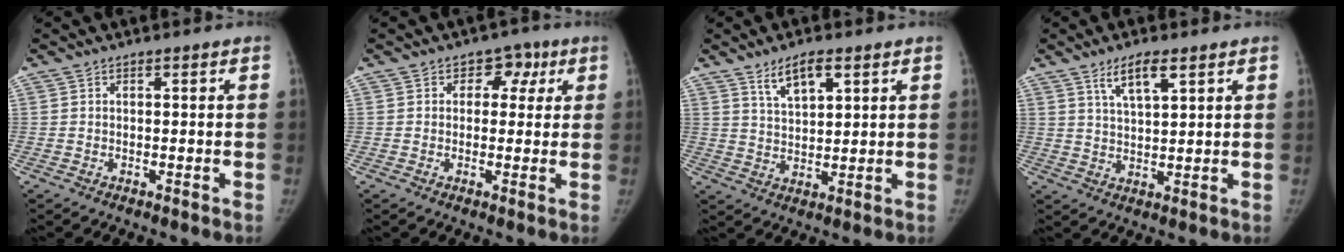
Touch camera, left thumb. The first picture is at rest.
{"total": 4.7, "force": [1.4, 3.9, 2.2], "torque": [0.010, 0.004, 0.010]}
{"total": 6.2, "force": [3.7, 2.5, 4.3], "torque": [-0.068, -0.020, 0.069]}
{"total": 5.7, "force": [3.4, 1.8, 4.3], "torque": [-0.074, -0.017, 0.064]}